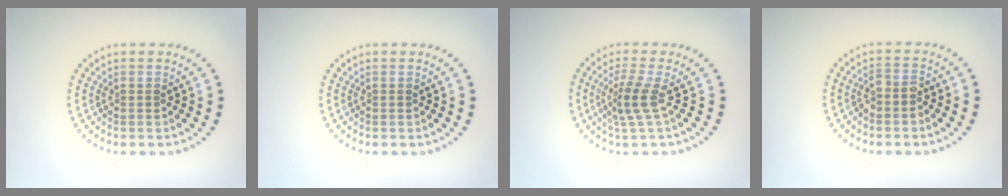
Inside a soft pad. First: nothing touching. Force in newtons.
{"total": 0.0}
{"total": 2.6, "press": 1.9, "slide": 1.8}
{"total": 1.7, "press": 1.4, "slide": 0.9}